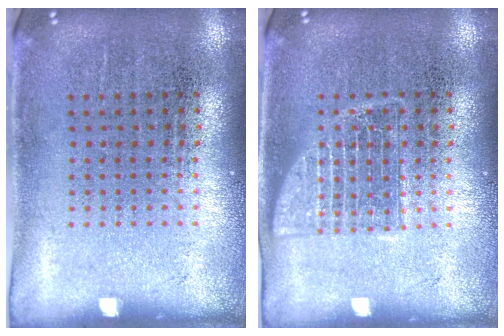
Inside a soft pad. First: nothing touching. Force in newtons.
{"total": 2.2, "press": 2.1, "slide": 0.5}